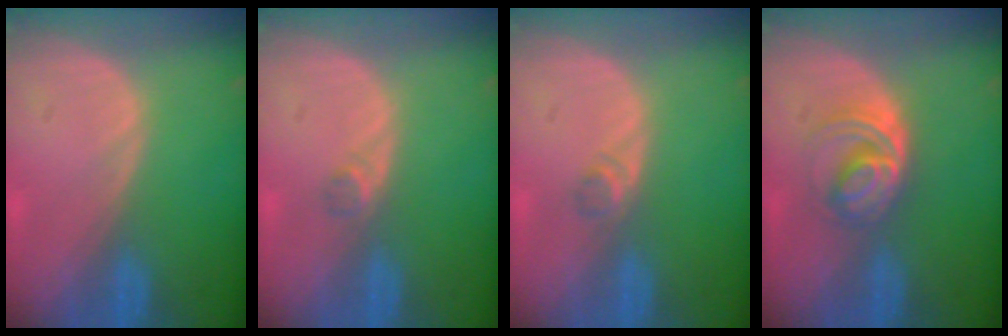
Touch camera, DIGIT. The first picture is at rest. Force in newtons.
{"total": 1.3, "press": 1.1, "slide": 0.7}
{"total": 1.6, "press": 1.4, "slide": 0.8}
{"total": 6.1, "press": 5.3, "slide": 3.1}